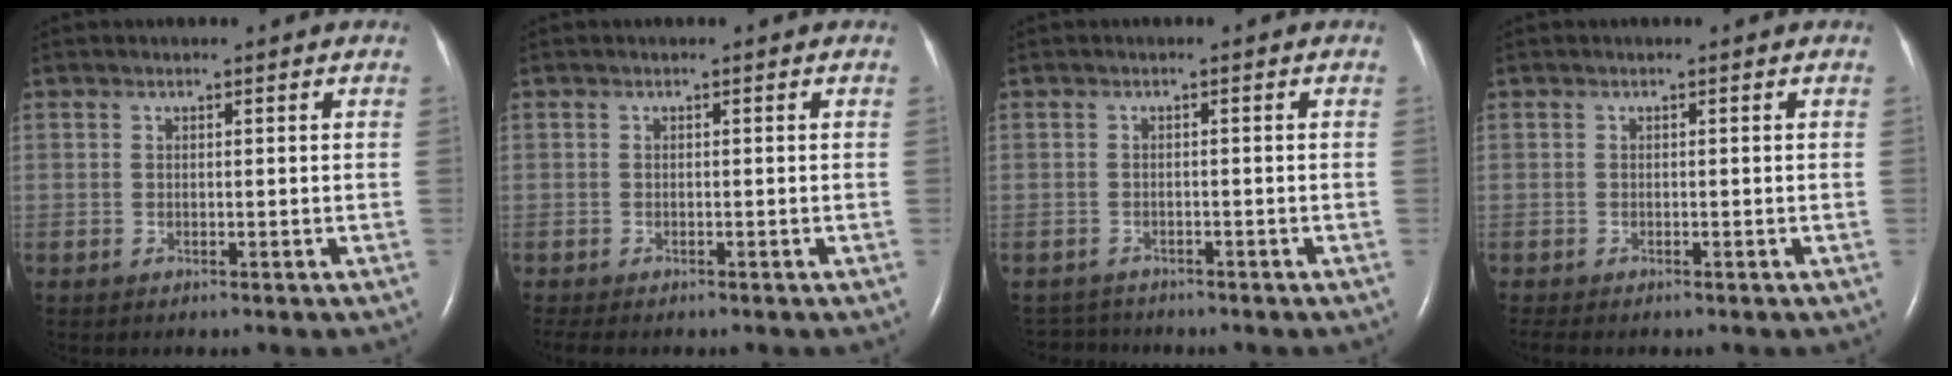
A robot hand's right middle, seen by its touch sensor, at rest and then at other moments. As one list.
[{"total": 2.6, "force": [-2.2, 0.7, 1.3], "torque": [-0.021, -0.008, -0.027]}, {"total": 2.7, "force": [-2.6, 0.6, -0.7], "torque": [0.008, -0.010, -0.042]}, {"total": 1.4, "force": [-1.2, 0.2, 0.6], "torque": [-0.013, -0.005, -0.016]}]